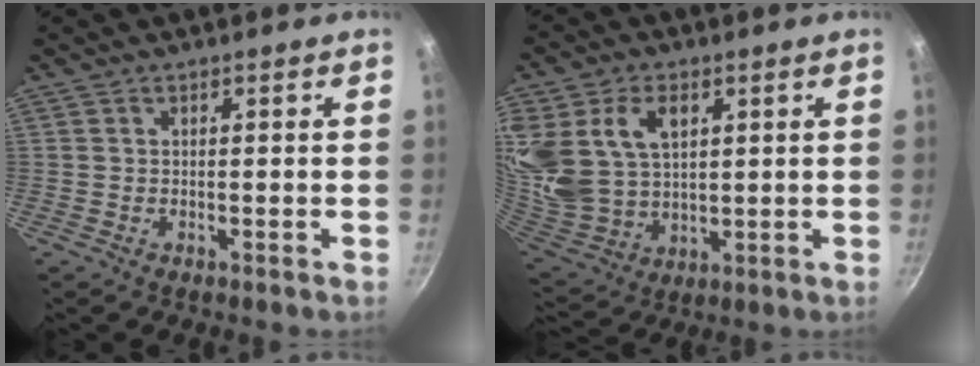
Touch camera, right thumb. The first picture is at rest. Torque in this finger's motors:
{"motor_torque": [1.52, 3.01, 1.67, 0.52, 0.24]}